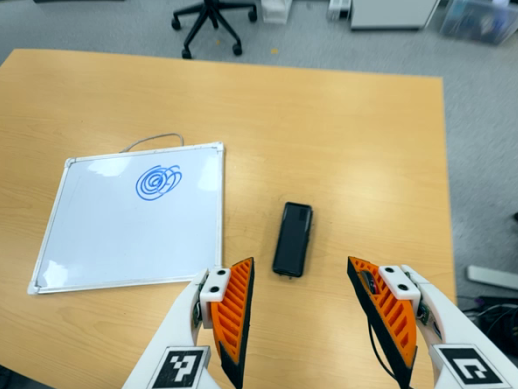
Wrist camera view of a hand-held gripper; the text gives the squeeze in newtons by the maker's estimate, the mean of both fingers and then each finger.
{"total": 0.0}